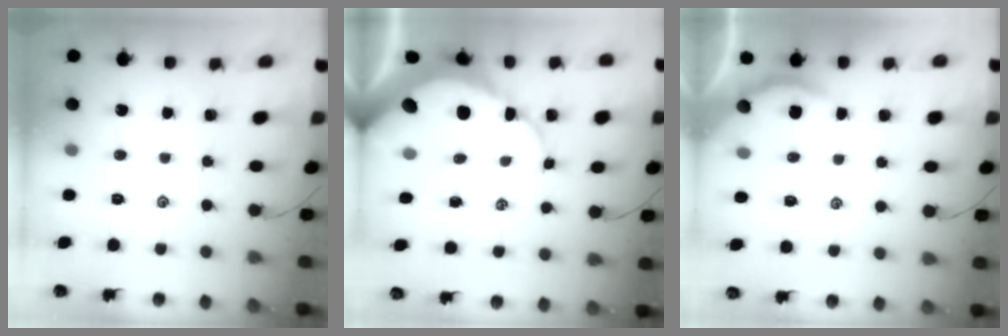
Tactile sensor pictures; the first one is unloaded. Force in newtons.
{"total": 12.1, "press": 12.0, "slide": 1.0}
{"total": 2.1, "press": 2.0, "slide": 0.4}